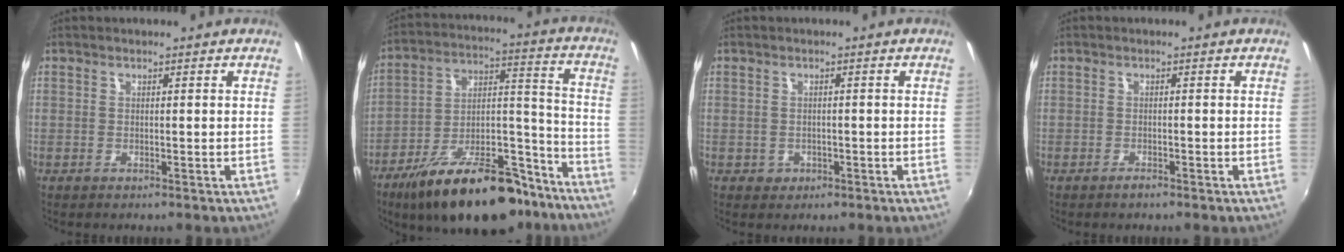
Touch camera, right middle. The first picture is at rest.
{"total": 25.3, "force": [-17.9, 9.6, 15.1], "torque": [-0.239, 0.010, -0.267]}
{"total": 1.8, "force": [-0.6, 1.7, 0.5], "torque": [-0.011, -0.003, -0.006]}
{"total": 1.1, "force": [-1.0, 0.2, 0.2], "torque": [-0.005, -0.002, -0.020]}